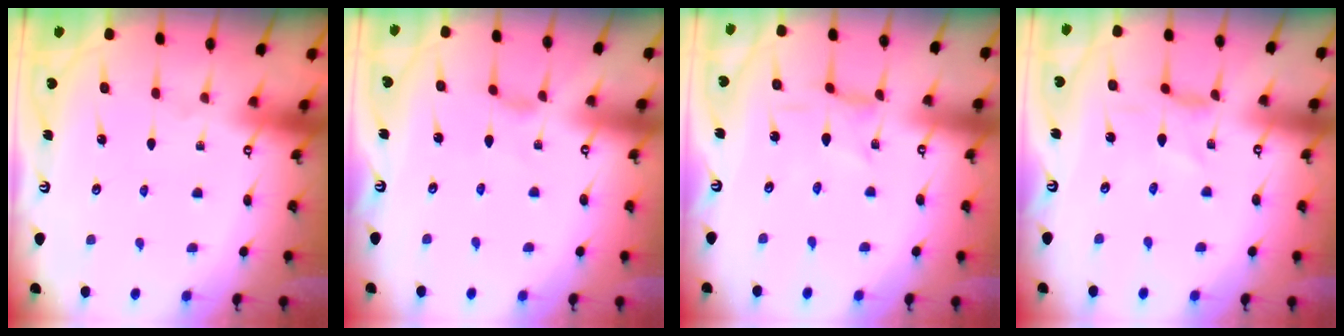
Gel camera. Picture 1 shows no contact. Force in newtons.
{"total": 0.0}
{"total": 0.0}
{"total": 0.9, "press": 0.8, "slide": 0.3}